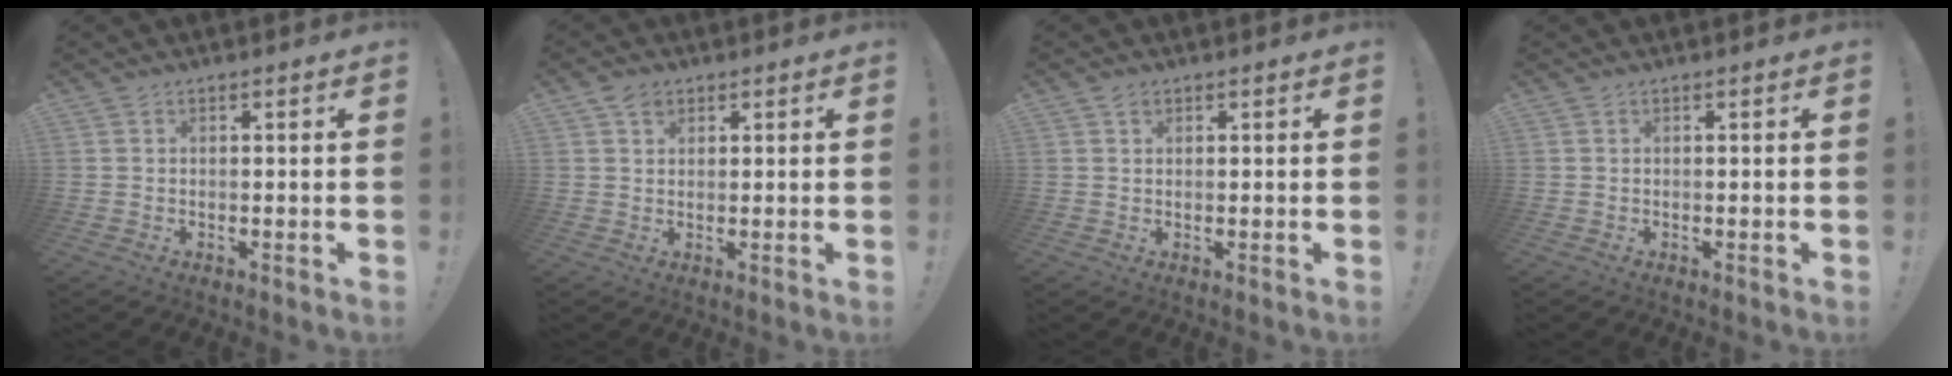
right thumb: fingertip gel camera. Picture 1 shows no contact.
{"total": 3.4, "force": [1.9, 2.4, 1.3], "torque": [-0.012, -0.007, 0.034]}
{"total": 1.1, "force": [0.8, 0.7, 0.2], "torque": [0.003, -0.001, 0.014]}
{"total": 0.0}